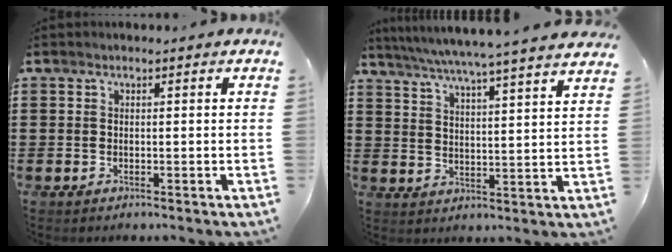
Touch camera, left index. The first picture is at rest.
{"total": 5.5, "force": [4.8, -1.2, 2.3], "torque": [-0.062, -0.040, 0.078]}